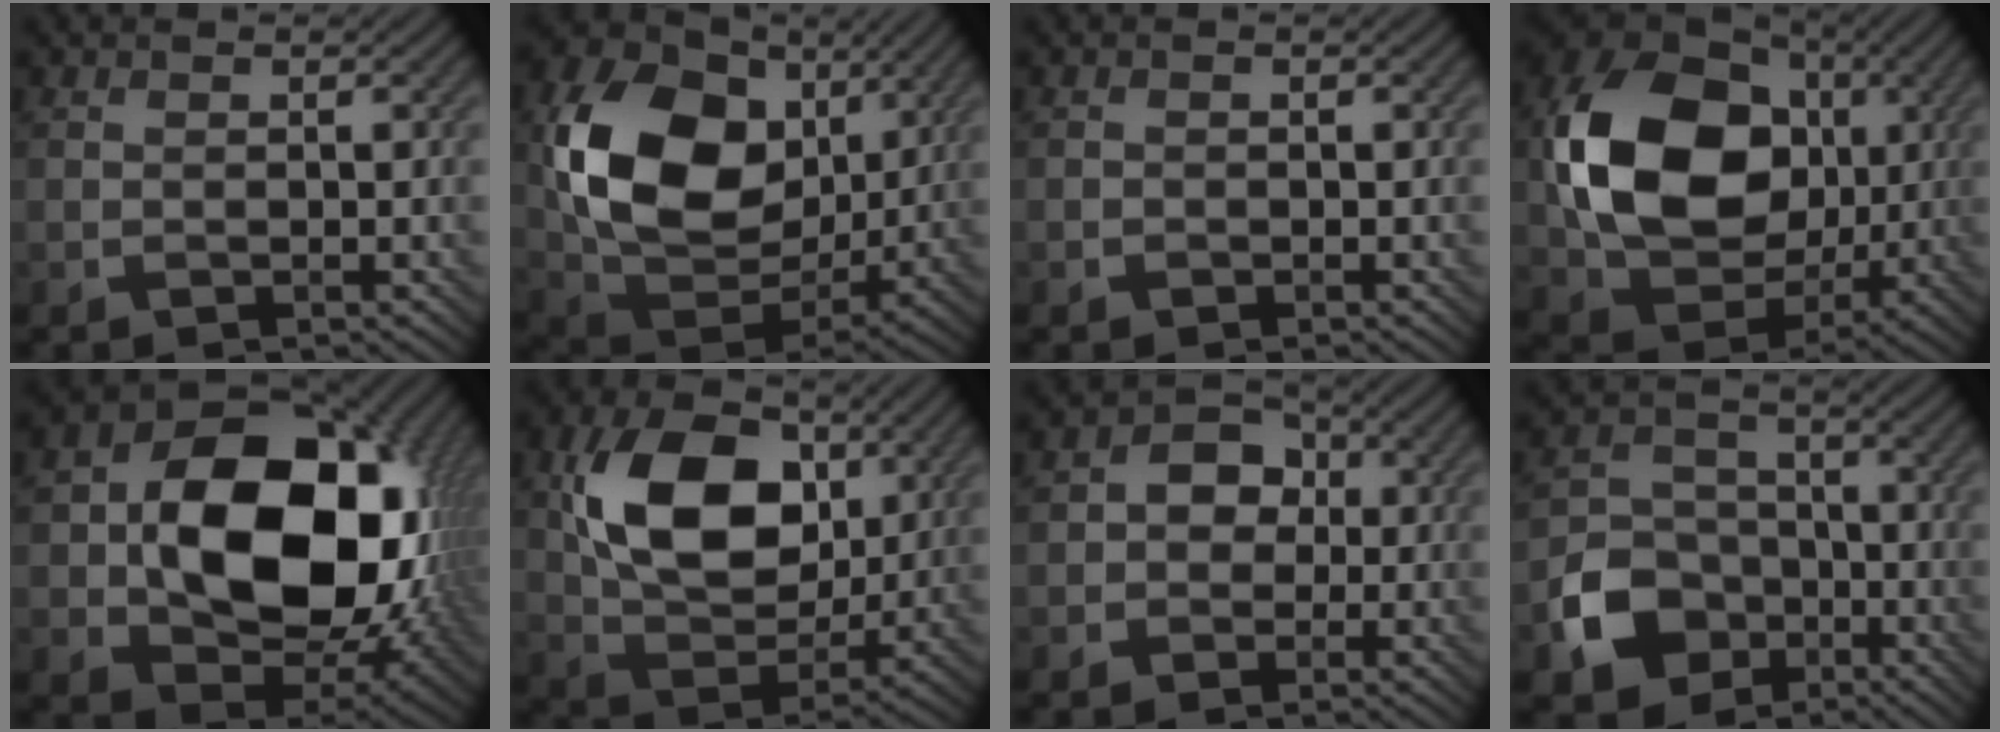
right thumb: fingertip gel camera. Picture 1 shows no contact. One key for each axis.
{"total": 15.7, "fx": 3.4, "fy": 11.4, "fz": 10.2, "tx": -0.204, "ty": 0.000, "tz": 0.066}
{"total": 0.6, "fx": -0.3, "fy": 0.5, "fz": 0.1, "tx": 0.001, "ty": -0.003, "tz": -0.006}
{"total": 16.0, "fx": 1.7, "fy": 12.4, "fz": 10.1, "tx": -0.207, "ty": 0.007, "tz": 0.032}
{"total": 19.0, "fx": 1.5, "fy": 13.7, "fz": 13.0, "tx": -0.220, "ty": -0.036, "tz": 0.055}
{"total": 13.8, "fx": 3.6, "fy": 9.3, "fz": 9.5, "tx": -0.191, "ty": 0.003, "tz": 0.065}
{"total": 6.0, "fx": -0.1, "fy": 5.1, "fz": 3.1, "tx": -0.043, "ty": 0.017, "tz": -0.023}
{"total": 8.6, "fx": -4.0, "fy": 6.7, "fz": 3.7, "tx": -0.080, "ty": -0.012, "tz": -0.087}